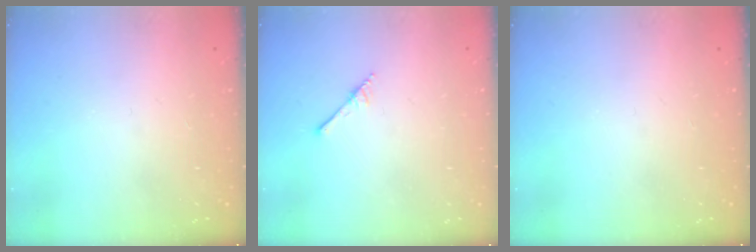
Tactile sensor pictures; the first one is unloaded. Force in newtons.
{"total": 1.6, "press": 1.6, "slide": 0.2}
{"total": 0.0}